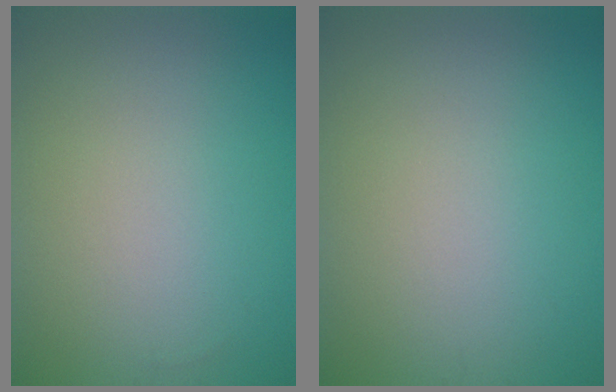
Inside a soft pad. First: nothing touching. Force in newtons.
{"total": 0.0}